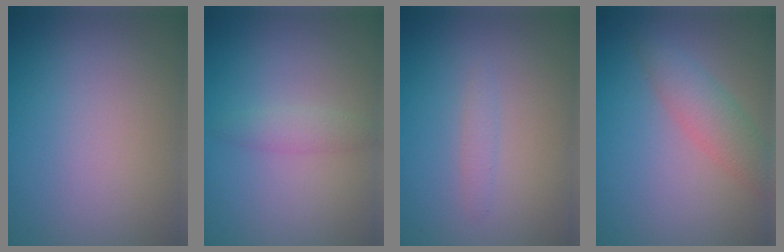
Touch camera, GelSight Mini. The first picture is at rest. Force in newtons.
{"total": 1.5, "press": 1.5, "slide": 0.0}
{"total": 0.9, "press": 0.9, "slide": 0.0}
{"total": 3.1, "press": 3.1, "slide": 0.1}